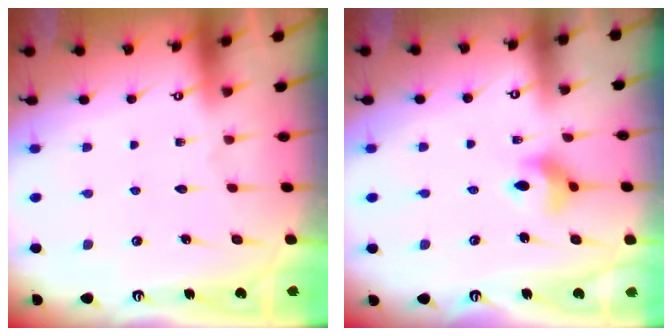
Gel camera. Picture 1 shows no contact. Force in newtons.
{"total": 7.8, "press": 7.6, "slide": 1.7}